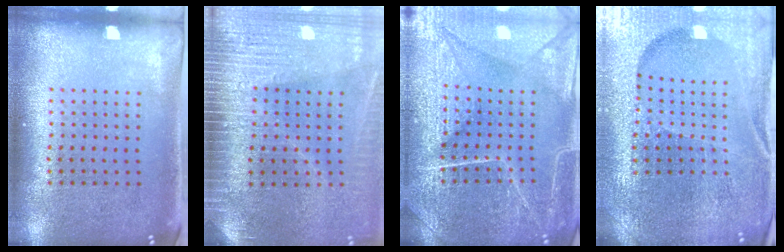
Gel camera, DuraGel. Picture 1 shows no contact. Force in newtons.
{"total": 3.6, "press": 3.1, "slide": 1.9}
{"total": 6.9, "press": 6.8, "slide": 0.9}
{"total": 4.9, "press": 4.6, "slide": 1.6}